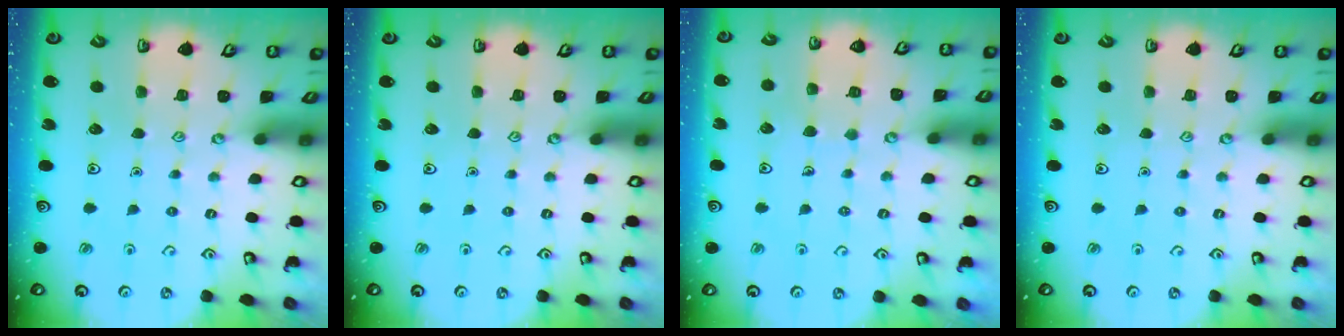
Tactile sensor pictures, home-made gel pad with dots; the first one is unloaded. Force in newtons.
{"total": 0.0}
{"total": 4.3, "press": 4.3, "slide": 0.2}
{"total": 0.0}